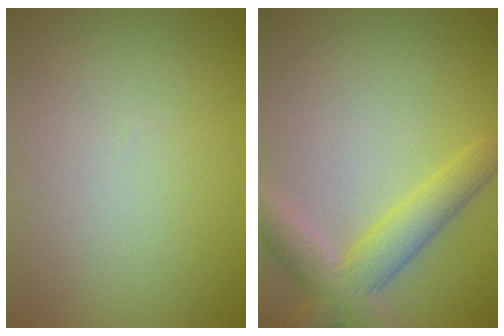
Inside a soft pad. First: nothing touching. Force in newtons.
{"total": 4.9, "press": 4.9, "slide": 0.4}